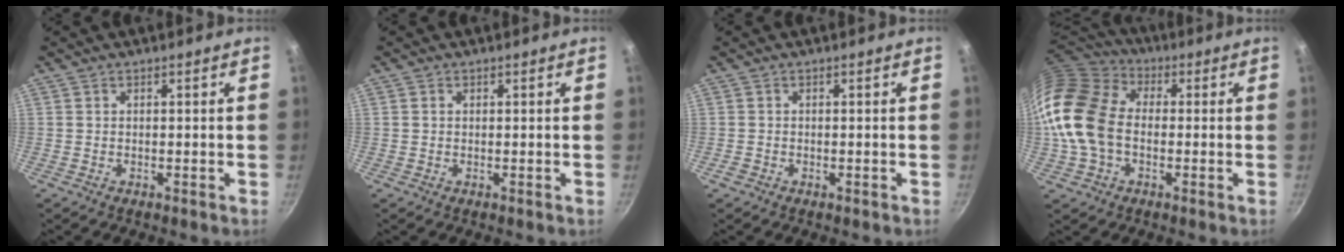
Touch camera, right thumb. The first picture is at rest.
{"total": 0.7, "force": [0.2, 0.6, 0.3], "torque": [-0.004, 0.004, 0.002]}
{"total": 1.0, "force": [-0.5, 0.7, 0.4], "torque": [-0.007, 0.001, -0.009]}
{"total": 18.3, "force": [-0.9, 13.3, 12.5], "torque": [-0.238, 0.032, -0.029]}